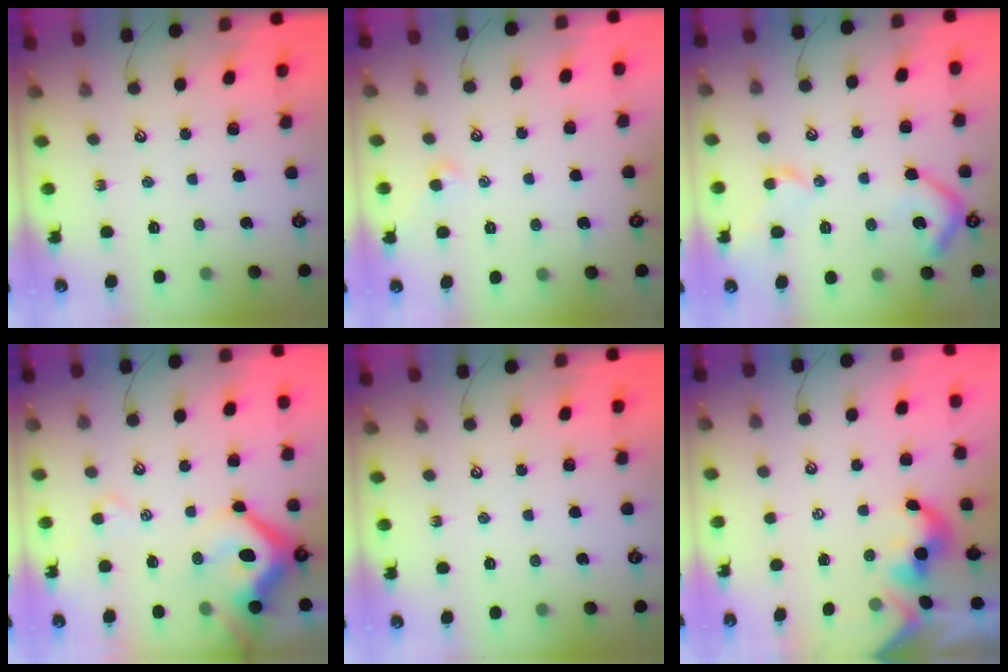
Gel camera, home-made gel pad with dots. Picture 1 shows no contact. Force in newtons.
{"total": 0.5, "press": 0.0, "slide": 0.5}
{"total": 5.8, "press": 5.6, "slide": 1.2}
{"total": 12.8, "press": 12.7, "slide": 1.9}
{"total": 0.0}
{"total": 1.2, "press": 1.1, "slide": 0.4}